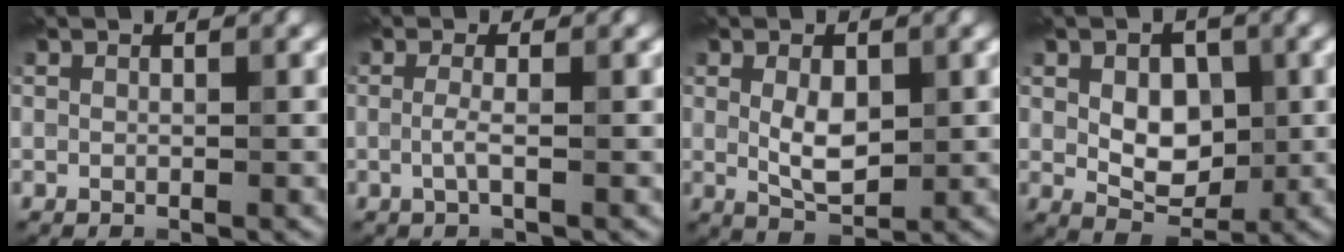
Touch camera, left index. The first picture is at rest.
{"total": 1.3, "force": [-0.5, 0.1, 1.1], "torque": [-0.028, -0.006, -0.013]}
{"total": 3.3, "force": [0.2, 1.9, 2.7], "torque": [-0.055, -0.004, 0.007]}
{"total": 4.9, "force": [0.2, 3.3, 3.6], "torque": [-0.058, -0.007, 0.007]}